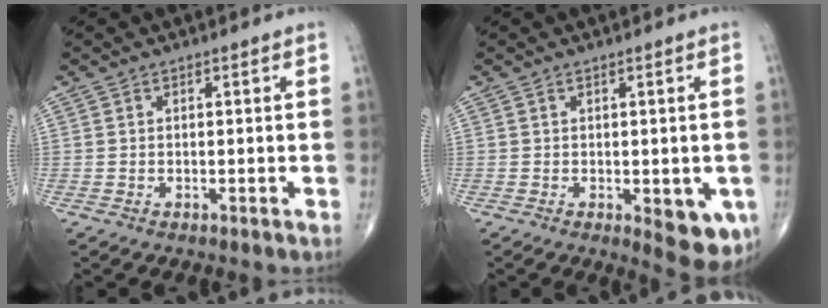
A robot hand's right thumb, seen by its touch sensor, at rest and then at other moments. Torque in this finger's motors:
{"motor_torque": [1.19, 1.51, 0.01, -0.17, 0.17]}